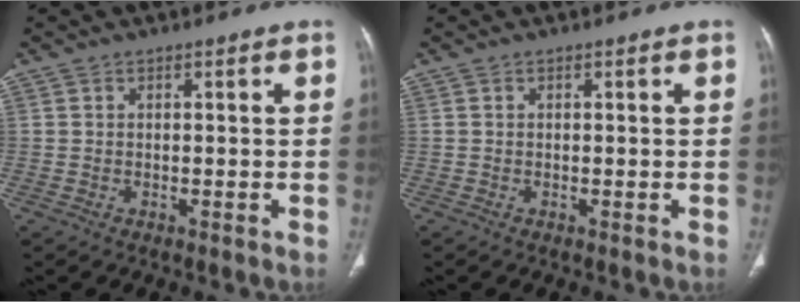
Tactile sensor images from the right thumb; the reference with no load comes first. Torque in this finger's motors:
{"motor_torque": [2.08, 2.06, 0.18, -0.13, 0.03]}